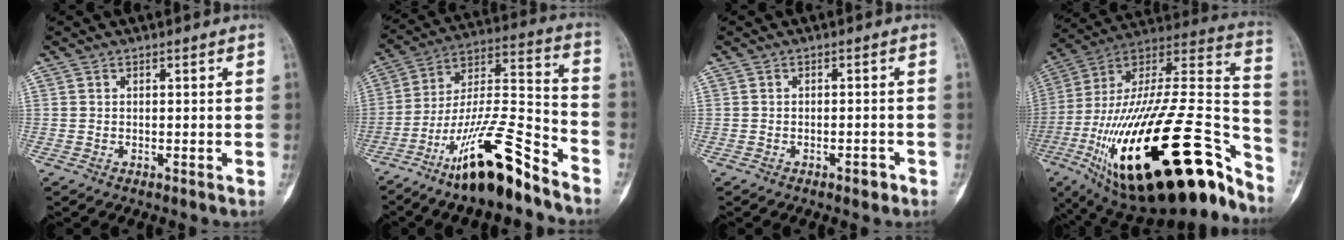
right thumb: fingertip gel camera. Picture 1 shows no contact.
{"total": 19.2, "force": [-12.8, 4.2, 13.6], "torque": [-0.246, 0.088, -0.225]}
{"total": 1.9, "force": [-1.2, 0.8, 1.2], "torque": [-0.019, 0.007, -0.017]}
{"total": 43.5, "force": [-21.6, 16.0, 34.2], "torque": [-0.562, 0.058, -0.351]}